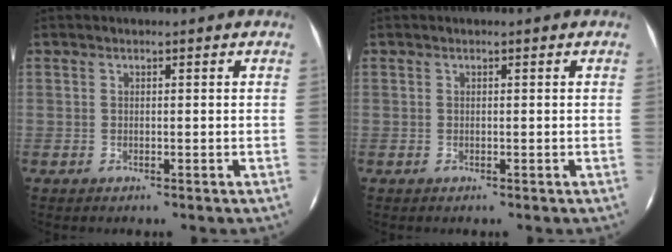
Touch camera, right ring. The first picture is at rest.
{"total": 0.0}